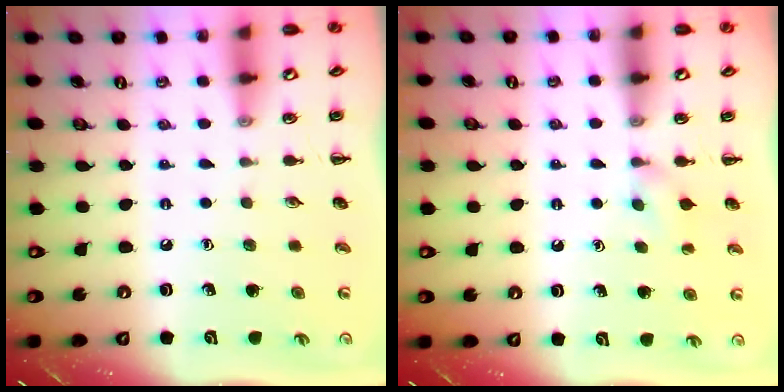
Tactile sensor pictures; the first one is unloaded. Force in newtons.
{"total": 3.9, "press": 3.7, "slide": 1.4}